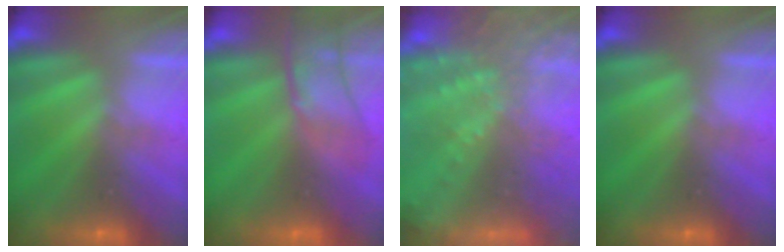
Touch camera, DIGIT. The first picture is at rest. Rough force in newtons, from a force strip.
{"total": 3.4}
{"total": 8.0}
{"total": 0.0}